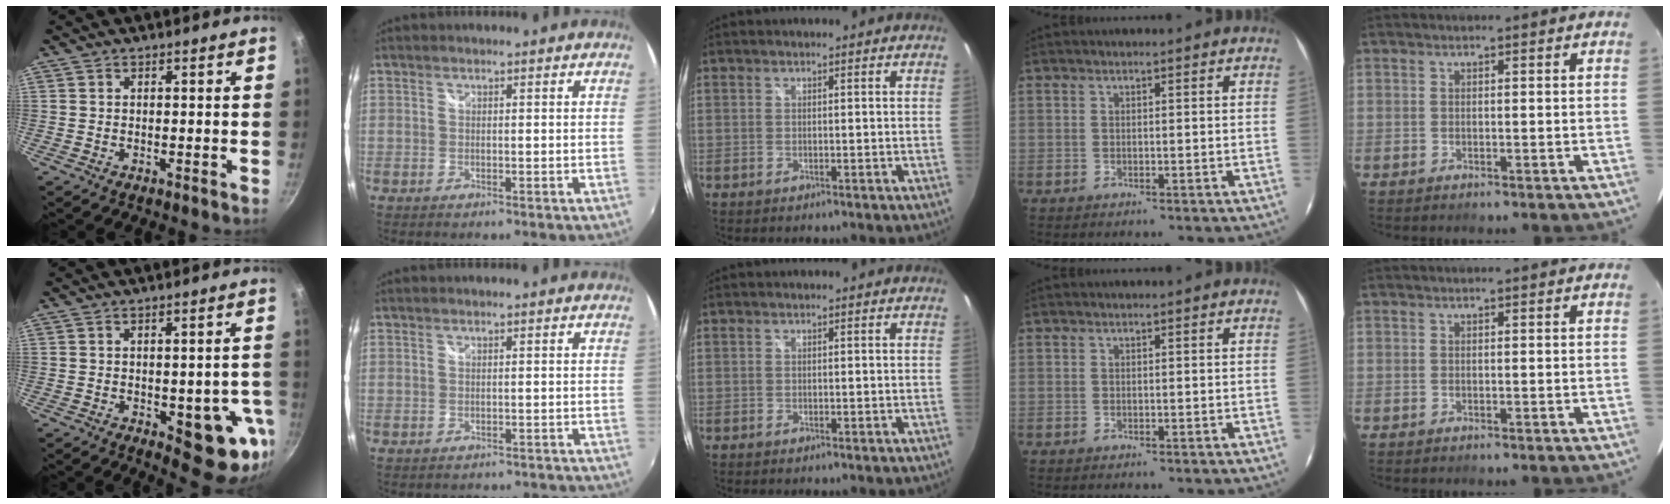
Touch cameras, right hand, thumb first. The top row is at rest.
{"thumb": {"total": 12.2, "force": [-3.5, 5.2, 10.5], "torque": [-0.077, 0.005, -0.039]}, "index": {"total": 6.4, "force": [-5.8, 1.9, 1.8], "torque": [-0.032, -0.015, -0.066]}}